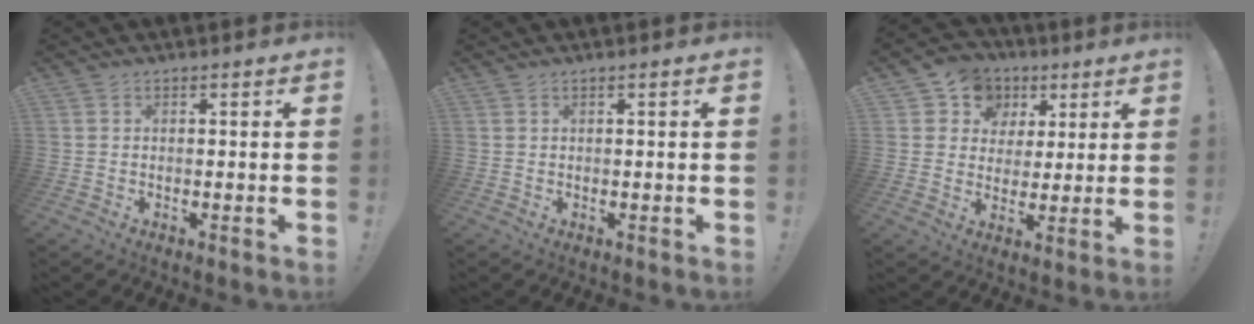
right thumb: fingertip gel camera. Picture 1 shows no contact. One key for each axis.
{"total": 0.7, "fx": 0.3, "fy": -0.2, "fz": 0.6, "tx": -0.014, "ty": 0.001, "tz": 0.005}
{"total": 10.0, "fx": 3.8, "fy": 8.9, "fz": 2.5, "tx": -0.037, "ty": -0.014, "tz": 0.077}